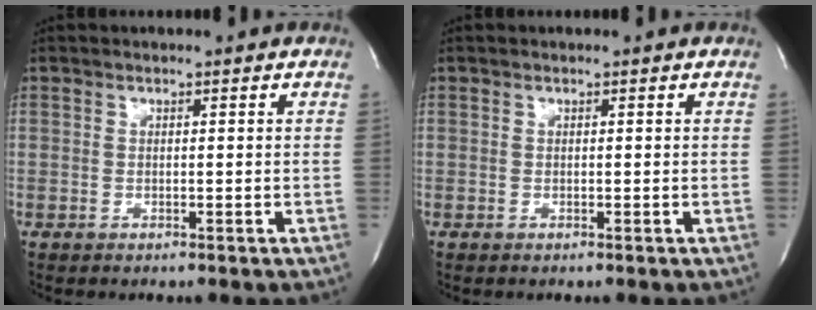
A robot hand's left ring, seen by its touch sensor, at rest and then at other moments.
{"total": 0.0}